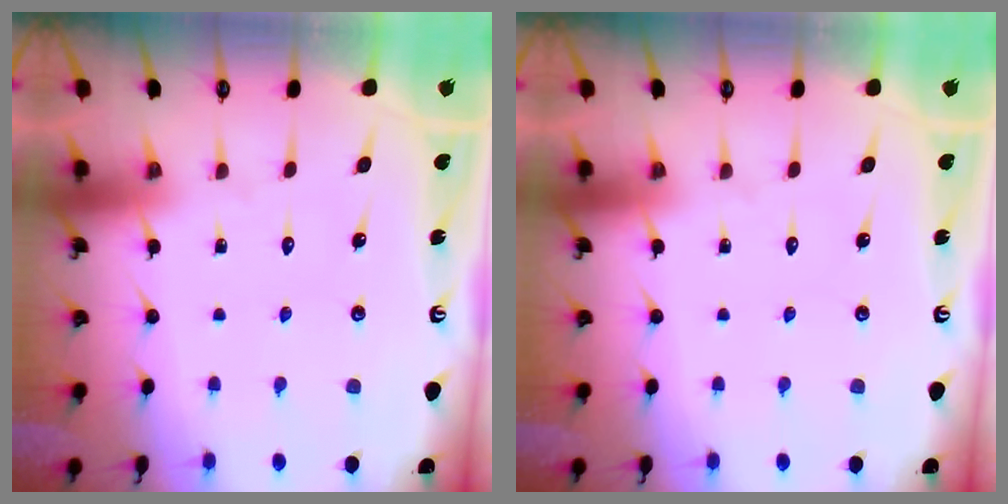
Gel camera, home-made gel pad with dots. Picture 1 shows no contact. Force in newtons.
{"total": 0.0}